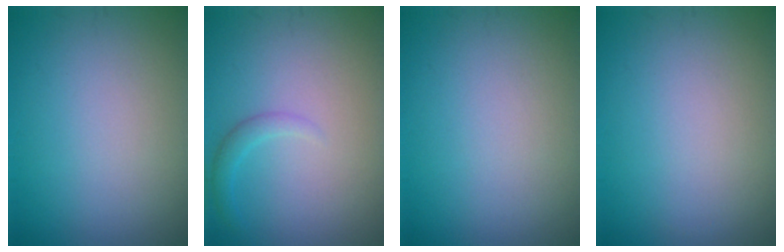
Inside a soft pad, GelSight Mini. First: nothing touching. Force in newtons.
{"total": 1.4, "press": 1.4, "slide": 0.1}
{"total": 0.0}
{"total": 0.0}